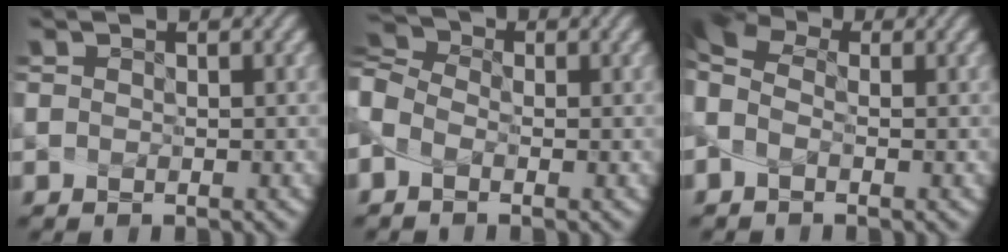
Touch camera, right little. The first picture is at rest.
{"total": 3.6, "force": [-0.5, 2.5, 2.5], "torque": [-0.063, 0.011, -0.026]}
{"total": 4.2, "force": [0.4, 2.5, 3.4], "torque": [-0.084, 0.012, -0.006]}